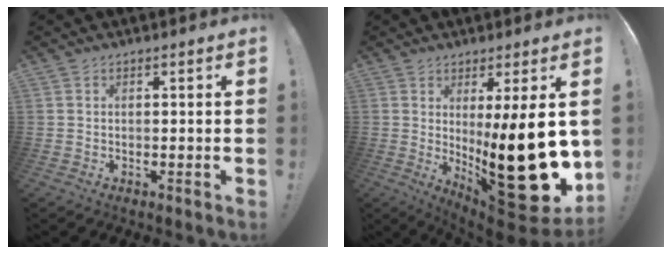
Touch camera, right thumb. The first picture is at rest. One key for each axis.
{"total": 25.1, "fx": 0.0, "fy": 6.3, "fz": 24.3, "tx": -0.349, "ty": -0.043, "tz": 0.017}